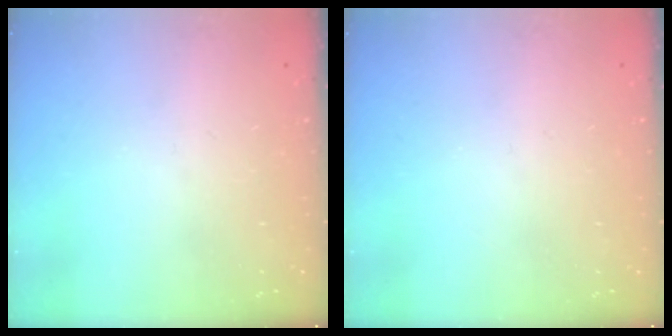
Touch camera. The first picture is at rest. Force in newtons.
{"total": 0.0}